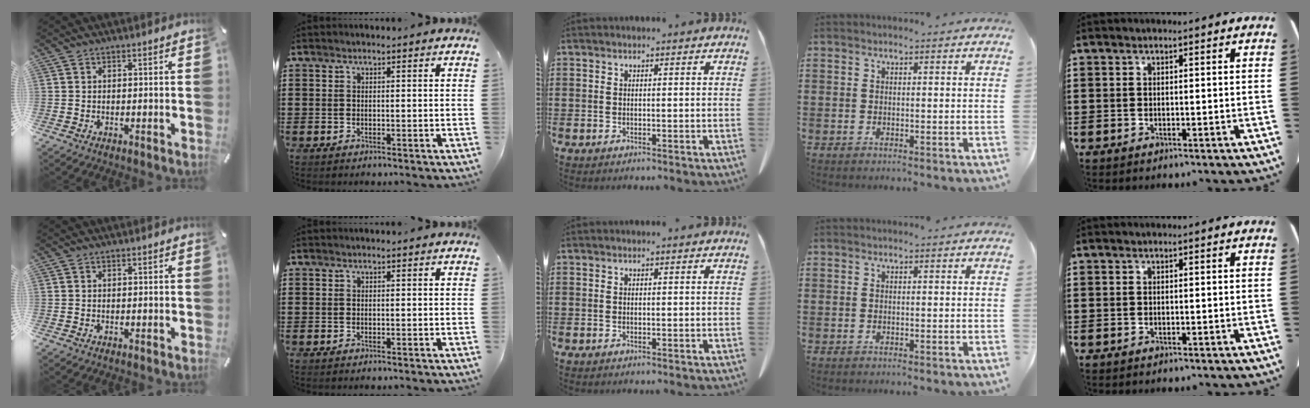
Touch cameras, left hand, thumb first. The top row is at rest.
{}